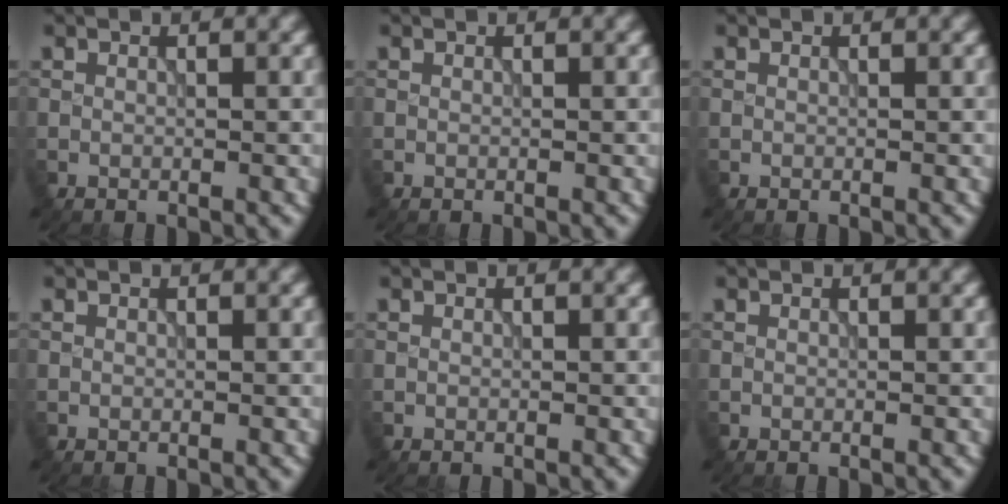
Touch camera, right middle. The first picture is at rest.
{"total": 0.0}
{"total": 0.0}
{"total": 0.0}
{"total": 0.0}
{"total": 0.0}